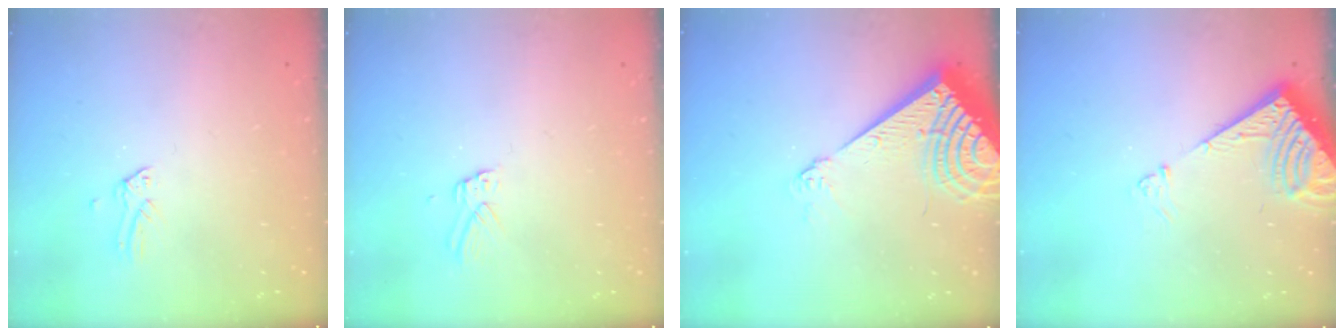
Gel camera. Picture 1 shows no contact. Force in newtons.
{"total": 2.9, "press": 2.9, "slide": 0.2}
{"total": 12.9, "press": 12.8, "slide": 1.7}
{"total": 7.5, "press": 7.4, "slide": 1.0}